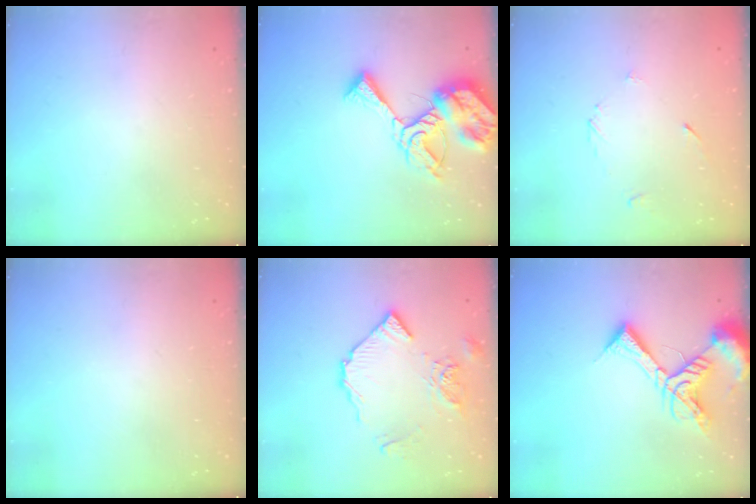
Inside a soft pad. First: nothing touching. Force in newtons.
{"total": 14.4, "press": 14.3, "slide": 0.9}
{"total": 3.8, "press": 3.8, "slide": 0.4}
{"total": 0.0}
{"total": 11.8, "press": 11.7, "slide": 1.1}
{"total": 13.0, "press": 12.9, "slide": 1.6}